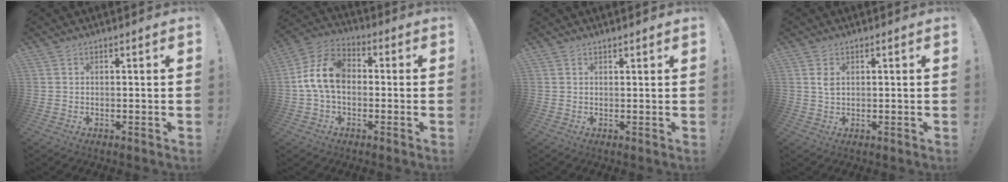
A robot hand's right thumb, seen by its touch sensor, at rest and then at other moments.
{"total": 12.8, "force": [-0.1, 8.6, 9.5], "torque": [-0.181, 0.020, 0.005]}
{"total": 1.0, "force": [0.9, 0.2, 0.2], "torque": [0.005, -0.005, 0.016]}
{"total": 2.5, "force": [0.8, 1.3, 2.0], "torque": [-0.037, 0.001, 0.013]}